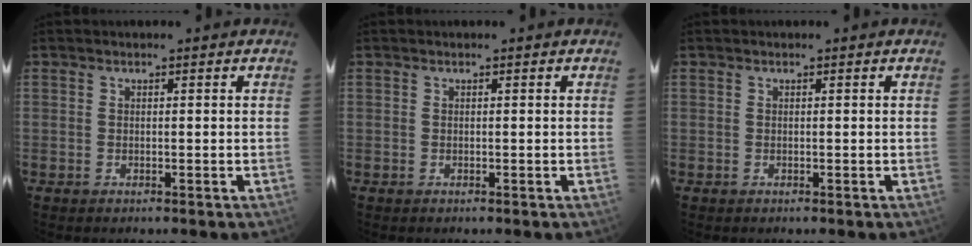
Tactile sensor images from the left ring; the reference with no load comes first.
{"total": 0.0}
{"total": 0.0}